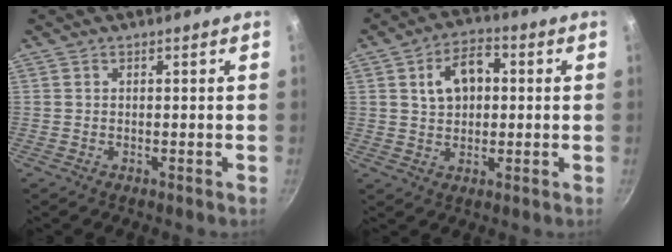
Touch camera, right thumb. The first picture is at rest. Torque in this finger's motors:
{"motor_torque": [-0.21, 0.55, 0.15, -0.20, 0.20]}